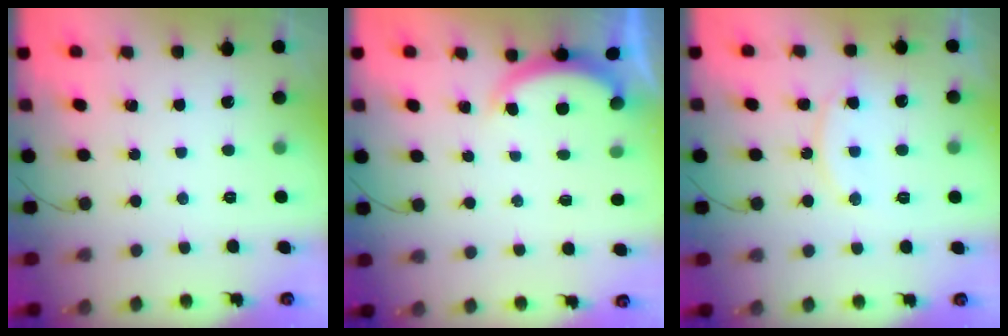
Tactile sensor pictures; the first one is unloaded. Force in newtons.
{"total": 2.2, "press": 2.2, "slide": 0.5}
{"total": 11.9, "press": 11.9, "slide": 0.8}